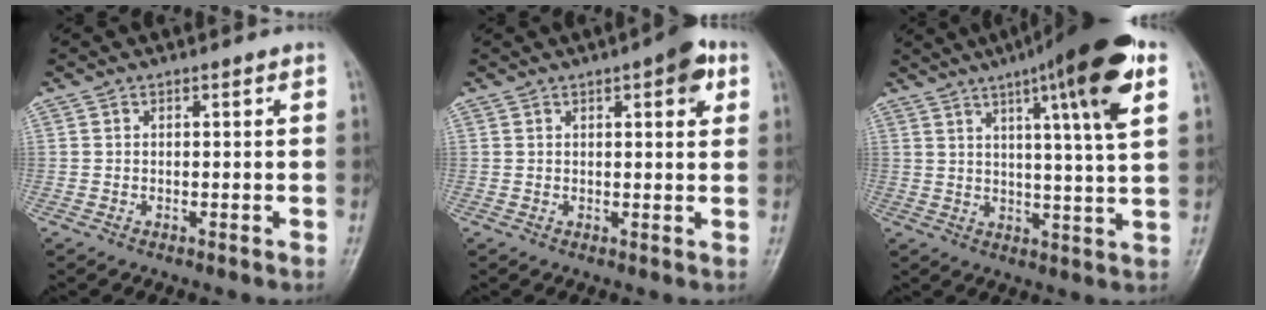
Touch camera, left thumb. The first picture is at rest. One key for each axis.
{"total": 5.5, "fx": 2.5, "fy": 1.9, "fz": 4.6, "tx": -0.045, "ty": -0.003, "tz": 0.025}
{"total": 17.4, "fx": 8.3, "fy": 1.8, "fz": 15.2, "tx": -0.218, "ty": -0.019, "tz": 0.114}